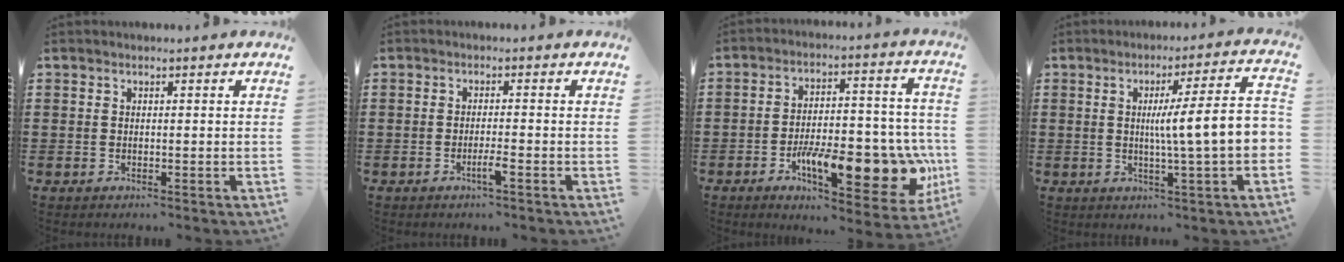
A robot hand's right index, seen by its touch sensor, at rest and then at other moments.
{"total": 2.4, "force": [-1.2, -0.1, 2.1], "torque": [-0.034, -0.003, -0.023]}
{"total": 16.8, "force": [-5.6, 6.9, 14.2], "torque": [-0.212, 0.003, -0.073]}
{"total": 9.4, "force": [0.0, 0.3, 9.4], "torque": [-0.161, -0.008, -0.007]}